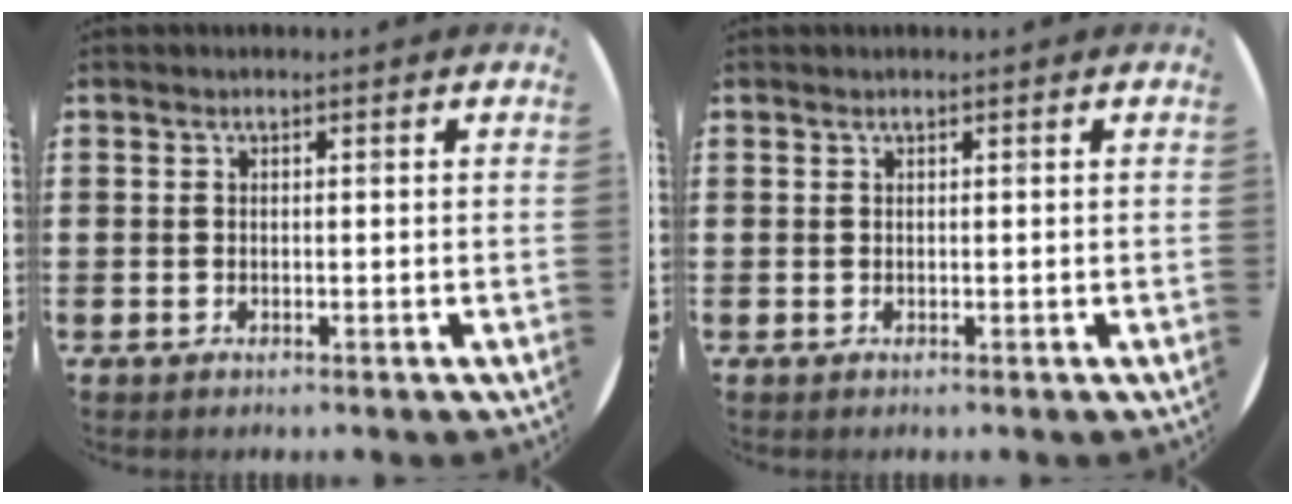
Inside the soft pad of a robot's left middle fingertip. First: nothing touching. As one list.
[{"total": 0.0}]